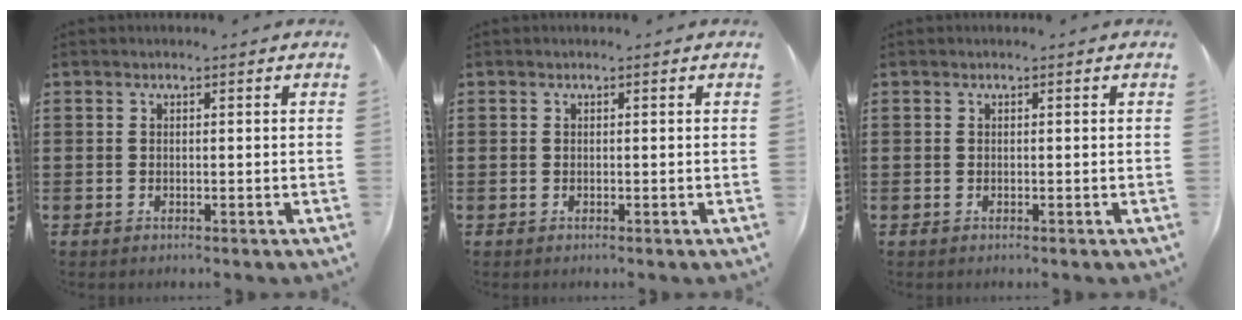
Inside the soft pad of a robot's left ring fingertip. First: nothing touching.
{"total": 0.0}
{"total": 0.0}